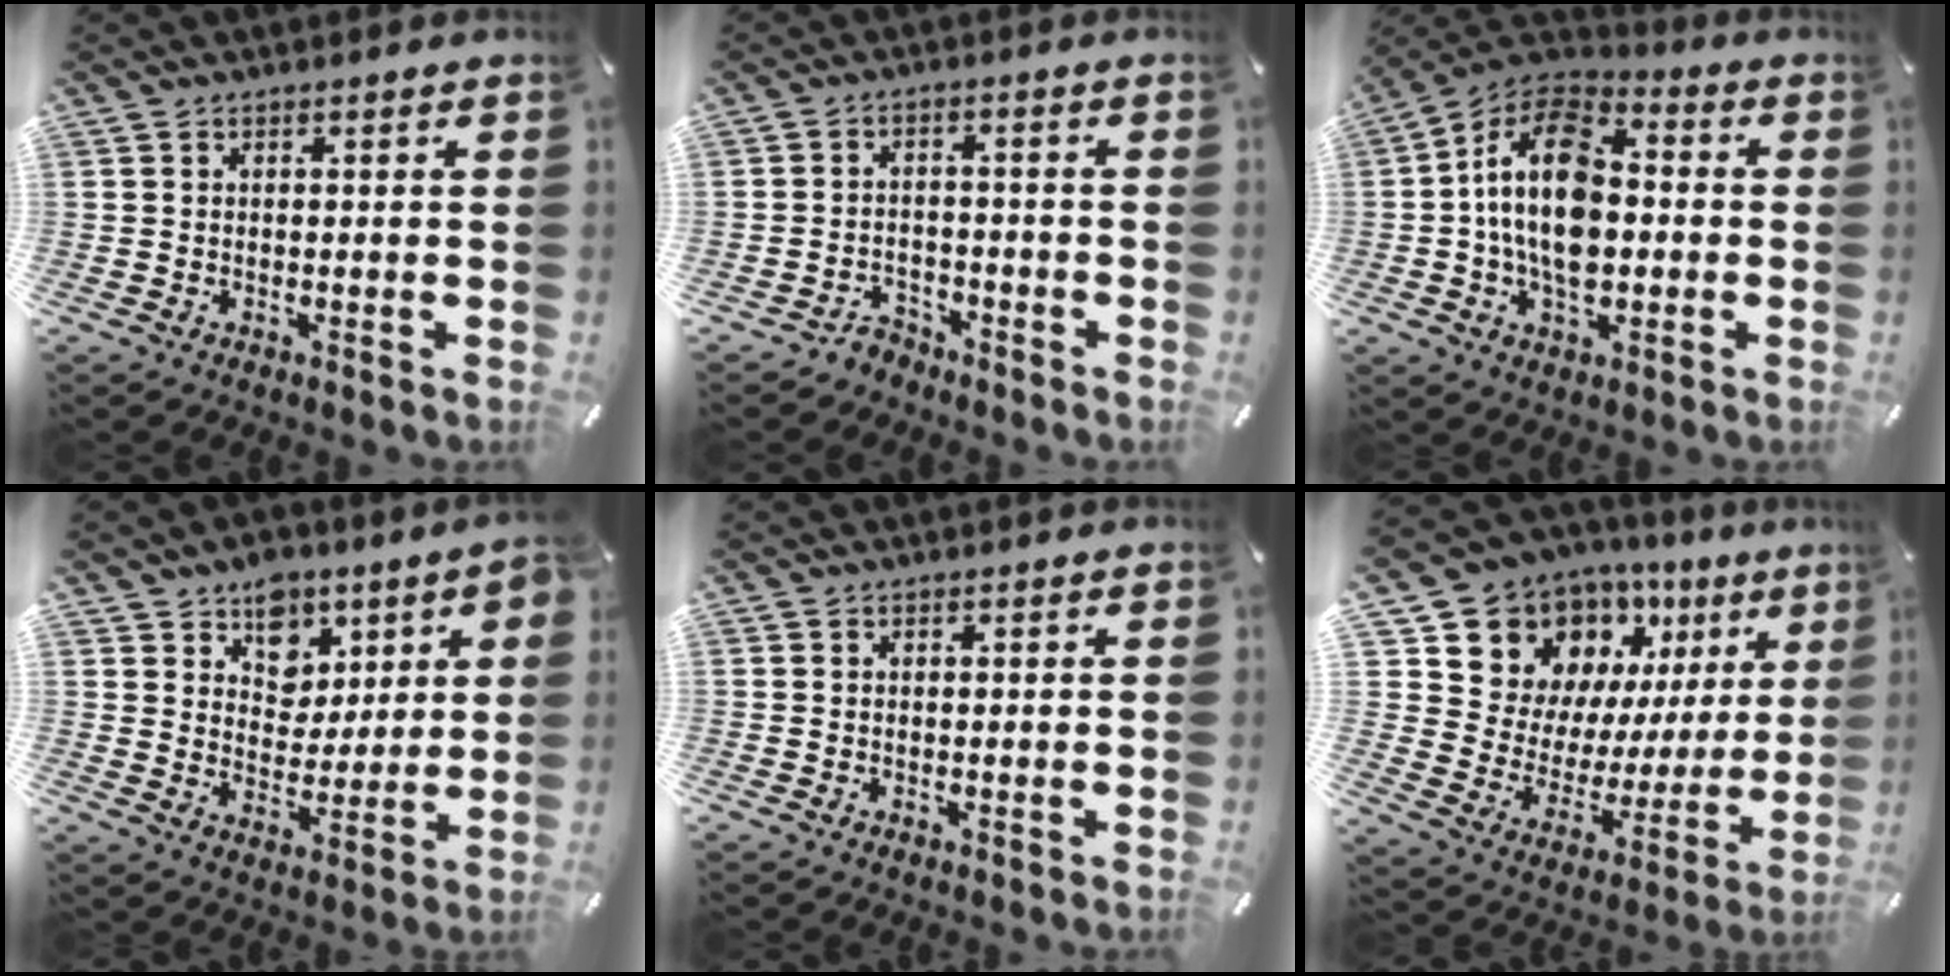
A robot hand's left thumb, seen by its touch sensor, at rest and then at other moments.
{"total": 3.7, "force": [-3.0, 2.1, 0.7], "torque": [-0.019, 0.014, -0.061]}
{"total": 16.8, "force": [-1.4, 10.7, 12.9], "torque": [-0.276, 0.009, -0.030]}
{"total": 9.5, "force": [5.4, 7.7, 1.6], "torque": [-0.023, -0.039, 0.100]}
{"total": 0.0}
{"total": 14.9, "force": [10.2, 10.3, 3.5], "torque": [-0.061, -0.097, 0.190]}